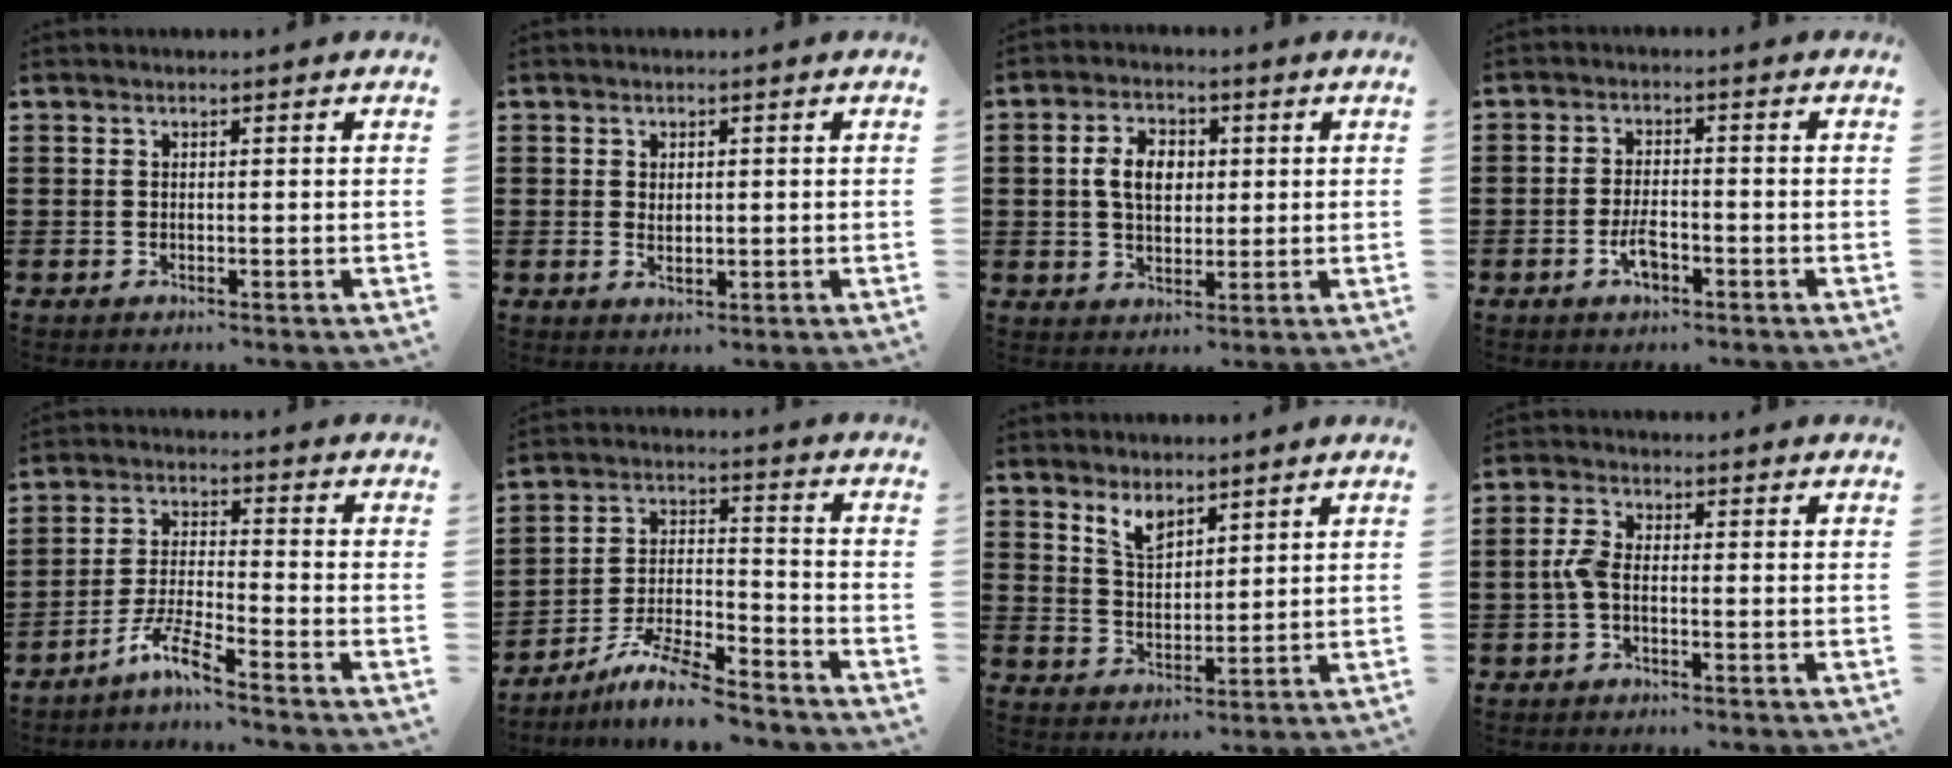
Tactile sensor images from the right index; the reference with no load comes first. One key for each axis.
{"total": 1.2, "fx": 0.3, "fy": 0.8, "fz": 0.9, "tx": -0.011, "ty": 0.004, "tz": 0.002}
{"total": 5.8, "fx": 0.7, "fy": 3.9, "fz": 4.3, "tx": -0.092, "ty": 0.010, "tz": 0.006}
{"total": 3.8, "fx": -1.7, "fy": 1.6, "fz": 3.0, "tx": -0.067, "ty": -0.001, "tz": -0.035}
{"total": 5.9, "fx": -4.9, "fy": 0.3, "fz": 3.4, "tx": -0.085, "ty": -0.008, "tz": -0.099}
{"total": 8.9, "fx": -7.9, "fy": 1.2, "fz": 4.0, "tx": -0.072, "ty": 0.013, "tz": -0.152}
{"total": 4.2, "fx": 3.5, "fy": 1.6, "fz": 1.7, "tx": -0.044, "ty": -0.003, "tz": 0.065}
{"total": 3.2, "fx": -0.8, "fy": 1.5, "fz": 2.8, "tx": -0.073, "ty": -0.002, "tz": -0.022}